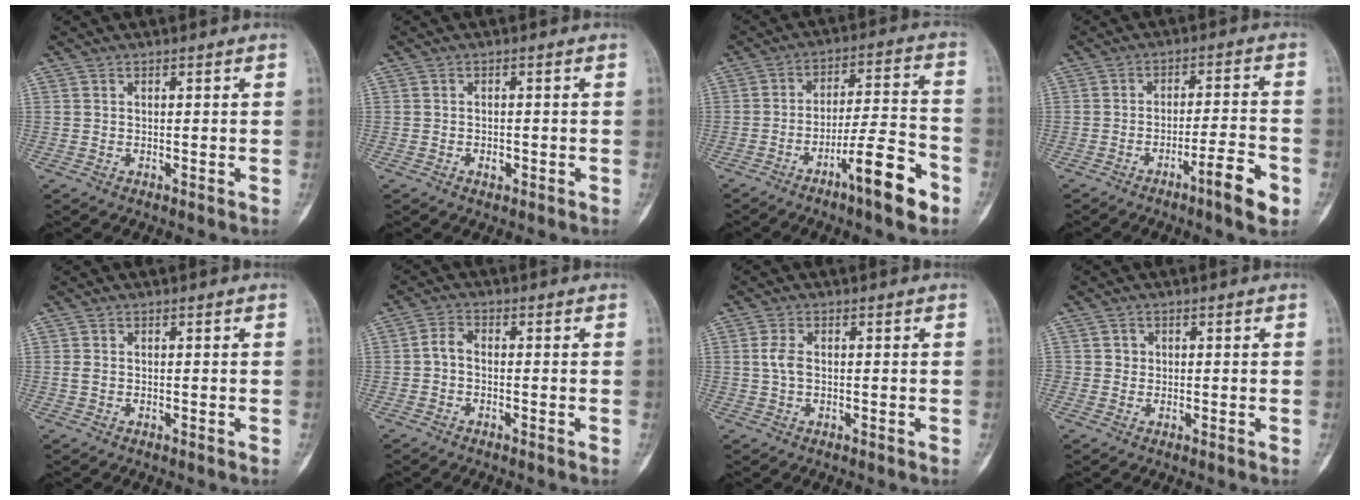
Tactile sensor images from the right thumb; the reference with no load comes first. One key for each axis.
{"total": 1.5, "fx": -0.6, "fy": 1.0, "fz": 0.9, "tx": -0.012, "ty": 0.004, "tz": -0.009}
{"total": 12.6, "fx": -6.9, "fy": 2.2, "fz": 10.3, "tx": -0.162, "ty": 0.048, "tz": -0.111}
{"total": 8.0, "fx": -4.2, "fy": 0.9, "fz": 6.7, "tx": -0.104, "ty": 0.026, "tz": -0.064}
{"total": 0.8, "fx": -0.1, "fy": 0.6, "fz": 0.6, "tx": -0.017, "ty": -0.001, "tz": -0.002}
{"total": 2.6, "fx": -0.7, "fy": 1.6, "fz": 1.9, "tx": -0.035, "ty": 0.012, "tz": -0.021}
{"total": 2.6, "fx": 0.2, "fy": 1.5, "fz": 2.2, "tx": -0.048, "ty": 0.004, "tz": 0.000}
{"total": 1.5, "fx": 0.1, "fy": 1.5, "fz": 0.2, "tx": 0.007, "ty": 0.005, "tz": 0.000}